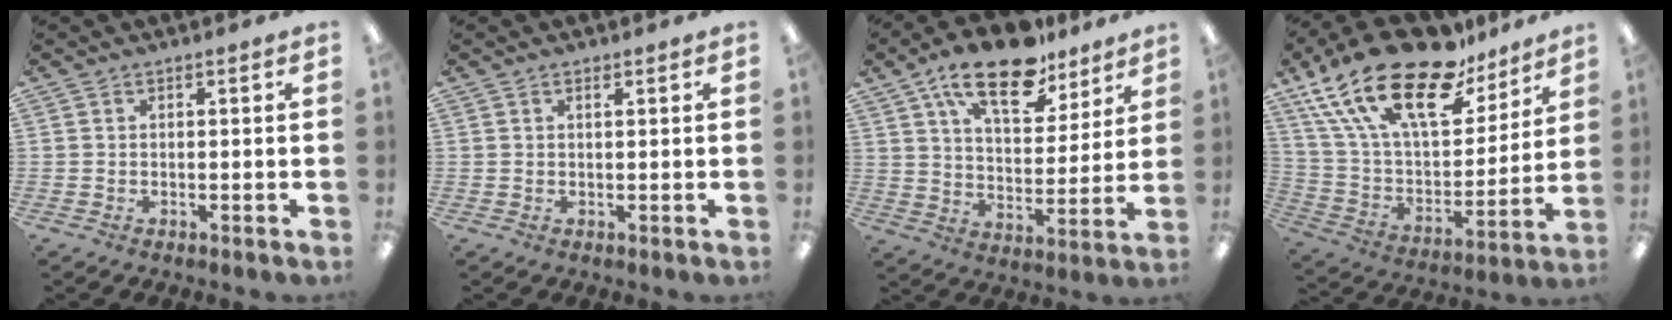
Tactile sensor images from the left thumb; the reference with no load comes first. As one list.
[{"total": 0.9, "force": [0.7, 0.3, 0.4], "torque": [-0.002, -0.001, 0.011]}, {"total": 18.7, "force": [13.0, 8.1, 10.7], "torque": [-0.178, -0.063, 0.221]}, {"total": 26.1, "force": [17.0, 11.5, 16.2], "torque": [-0.313, -0.102, 0.294]}]